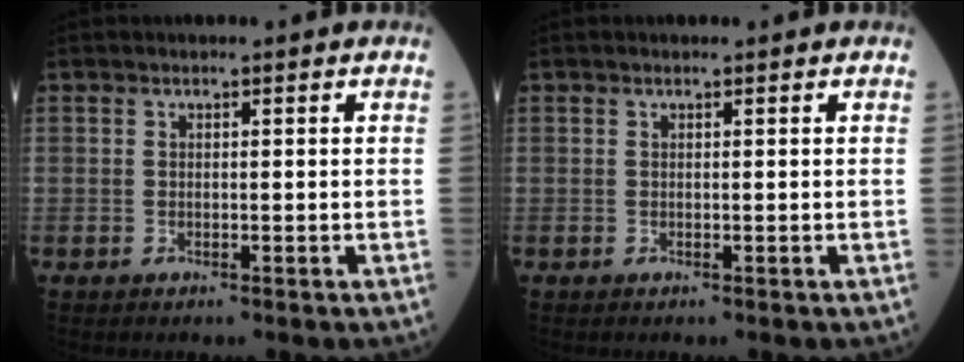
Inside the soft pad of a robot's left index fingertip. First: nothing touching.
{"total": 0.0}